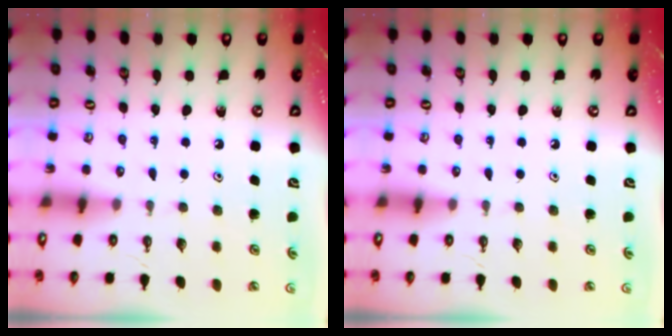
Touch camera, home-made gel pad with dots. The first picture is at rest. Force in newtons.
{"total": 0.0}